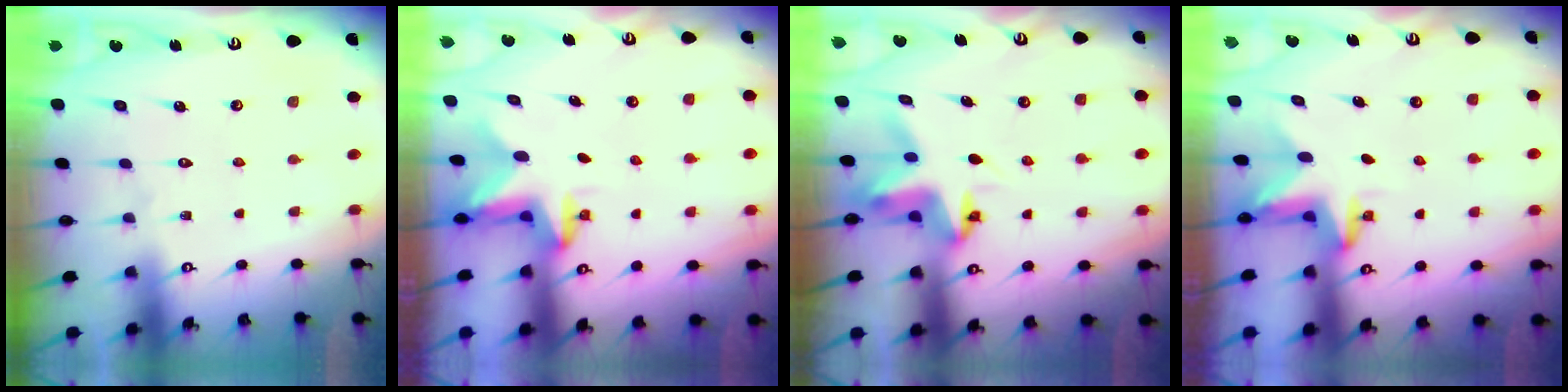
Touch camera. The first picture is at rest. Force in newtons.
{"total": 2.8, "press": 2.8, "slide": 0.5}
{"total": 4.7, "press": 4.7, "slide": 0.2}
{"total": 3.5, "press": 3.5, "slide": 0.2}